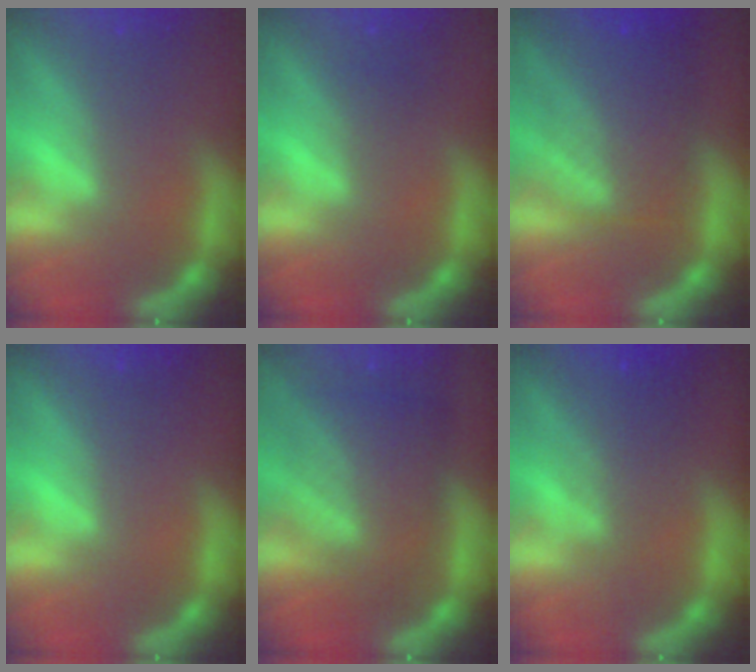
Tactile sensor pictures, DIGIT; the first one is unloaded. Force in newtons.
{"total": 1.0}
{"total": 7.5}
{"total": 0.0}
{"total": 8.1}
{"total": 3.5}